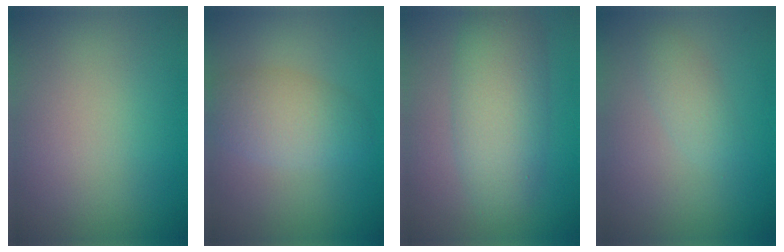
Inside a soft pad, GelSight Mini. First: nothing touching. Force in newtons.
{"total": 3.8, "press": 3.8, "slide": 0.1}
{"total": 6.2, "press": 6.2, "slide": 0.0}
{"total": 1.8, "press": 1.8, "slide": 0.1}